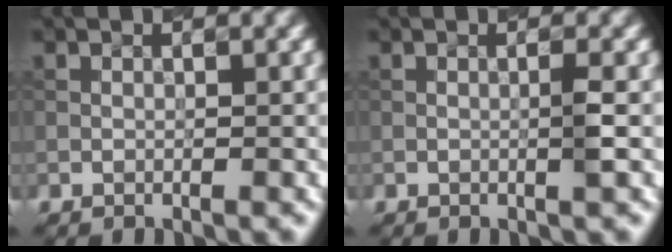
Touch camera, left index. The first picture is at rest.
{"total": 0.9, "force": [-0.2, -0.1, 0.9], "torque": [-0.023, 0.003, 0.000]}